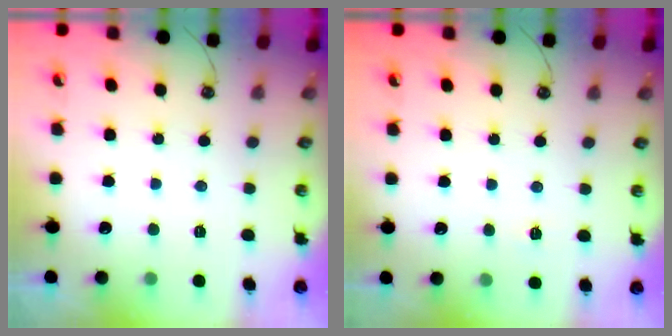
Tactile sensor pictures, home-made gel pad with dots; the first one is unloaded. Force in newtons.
{"total": 3.3, "press": 3.3, "slide": 0.4}